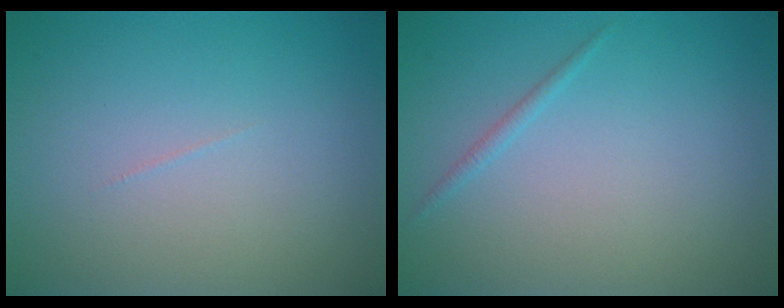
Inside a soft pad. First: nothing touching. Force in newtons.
{"total": 0.7, "press": 0.7, "slide": 0.1}